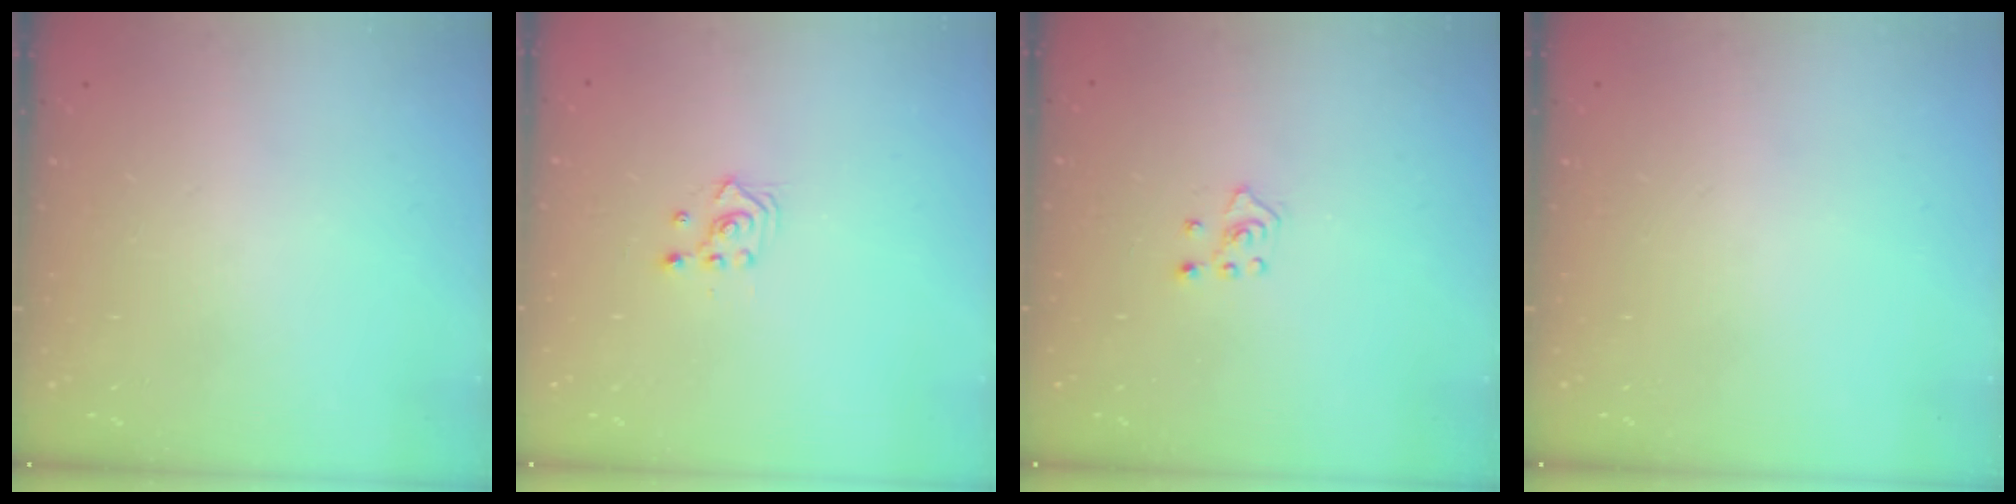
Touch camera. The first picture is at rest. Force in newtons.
{"total": 2.5, "press": 2.5, "slide": 0.3}
{"total": 4.1, "press": 4.1, "slide": 0.5}
{"total": 0.0}